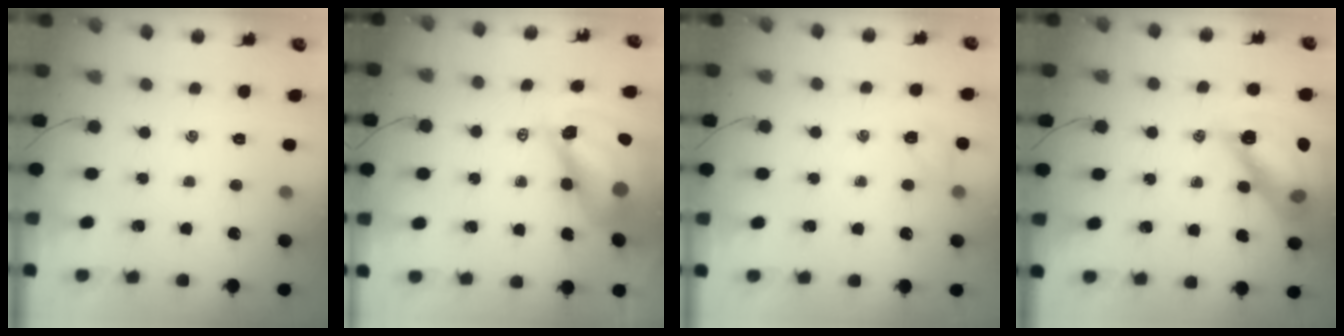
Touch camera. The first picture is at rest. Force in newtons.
{"total": 12.9, "press": 12.3, "slide": 4.0}
{"total": 3.7, "press": 3.5, "slide": 1.3}
{"total": 18.1, "press": 18.0, "slide": 1.5}